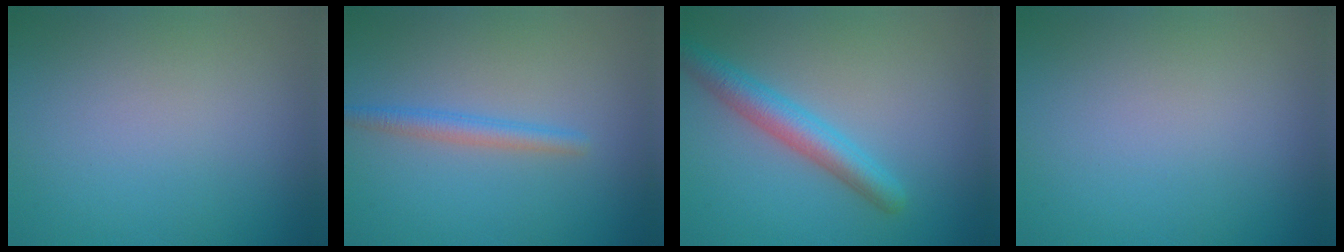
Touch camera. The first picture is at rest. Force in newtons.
{"total": 2.1, "press": 2.1, "slide": 0.2}
{"total": 3.7, "press": 3.7, "slide": 0.2}
{"total": 0.0}